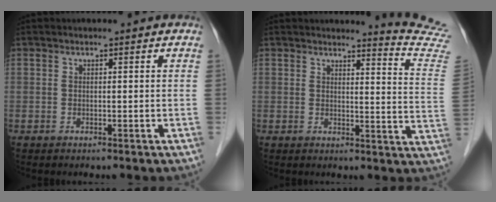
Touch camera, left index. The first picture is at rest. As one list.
[{"total": 10.9, "force": [10.8, -1.8, 0.3], "torque": [-0.006, -0.130, 0.096]}]